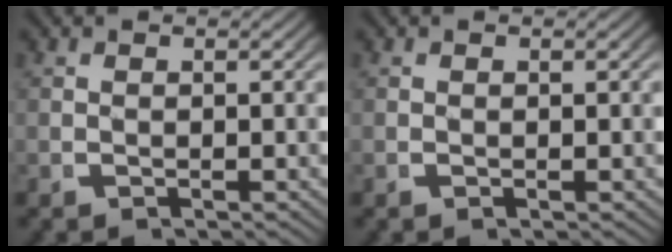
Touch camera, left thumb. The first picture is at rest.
{"total": 0.0}